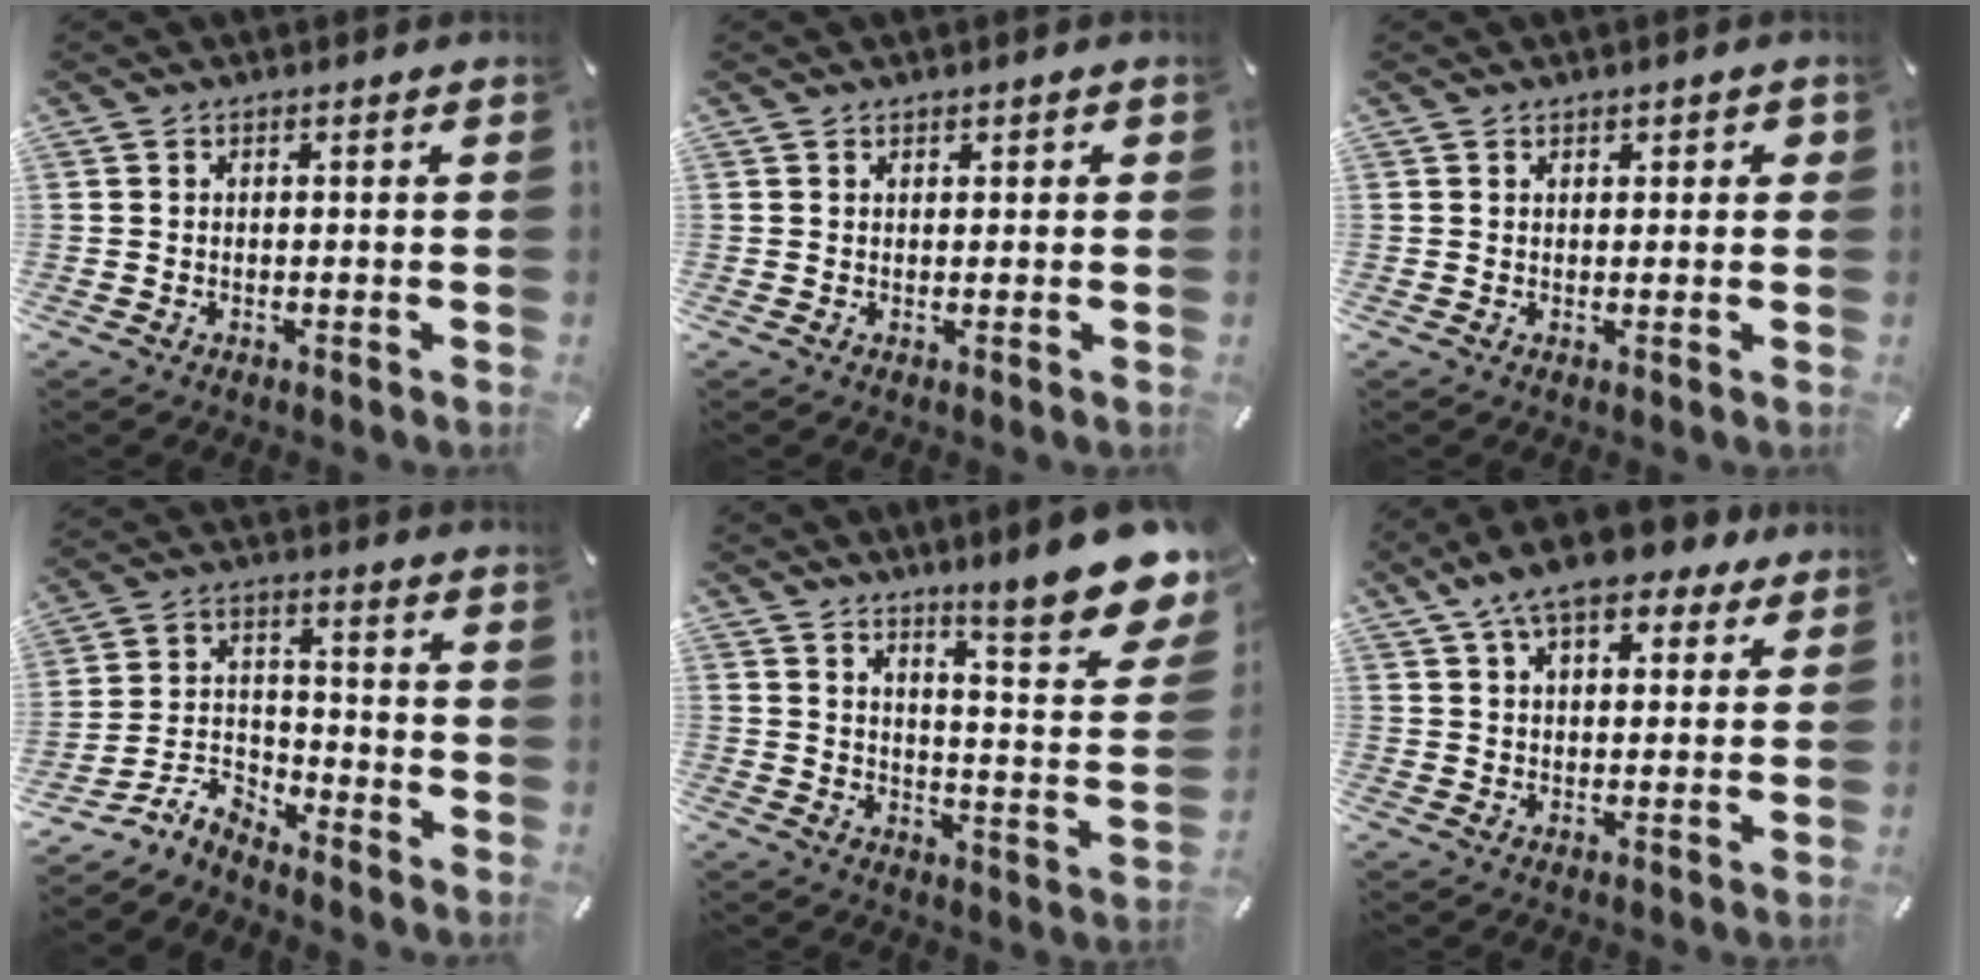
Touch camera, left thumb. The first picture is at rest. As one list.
[{"total": 0.7, "force": [0.3, 0.6, 0.0], "torque": [0.007, 0.001, 0.004]}, {"total": 0.9, "force": [0.4, 0.8, 0.2], "torque": [0.003, 0.002, 0.004]}, {"total": 7.9, "force": [-7.2, 2.9, 1.5], "torque": [-0.030, 0.025, -0.141]}, {"total": 14.6, "force": [10.9, 3.5, 9.1], "torque": [-0.132, -0.097, 0.179]}, {"total": 12.0, "force": [8.2, 5.2, 7.1], "torque": [-0.115, -0.028, 0.145]}]